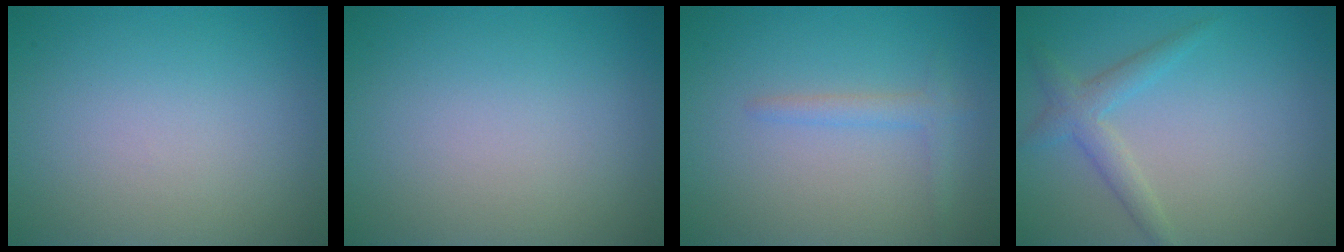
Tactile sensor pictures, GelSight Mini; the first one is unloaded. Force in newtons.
{"total": 0.0}
{"total": 1.4, "press": 1.4, "slide": 0.2}
{"total": 2.4, "press": 2.4, "slide": 0.2}